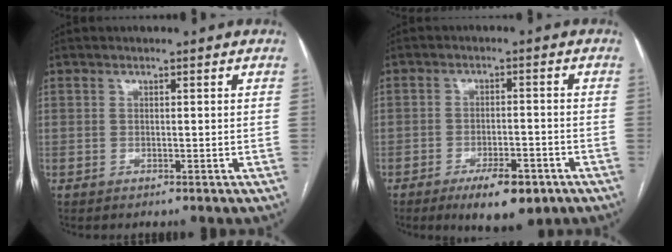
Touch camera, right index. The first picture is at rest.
{"total": 7.8, "force": [-4.8, 2.7, 5.6], "torque": [-0.084, -0.005, -0.067]}